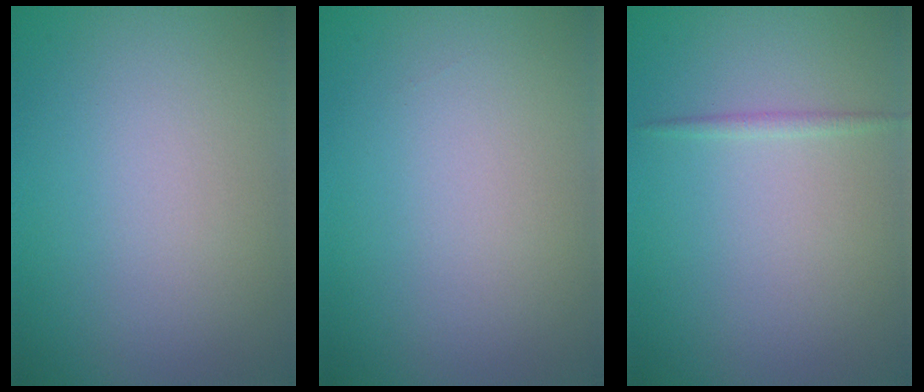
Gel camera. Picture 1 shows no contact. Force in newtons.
{"total": 0.0}
{"total": 0.7, "press": 0.7, "slide": 0.0}